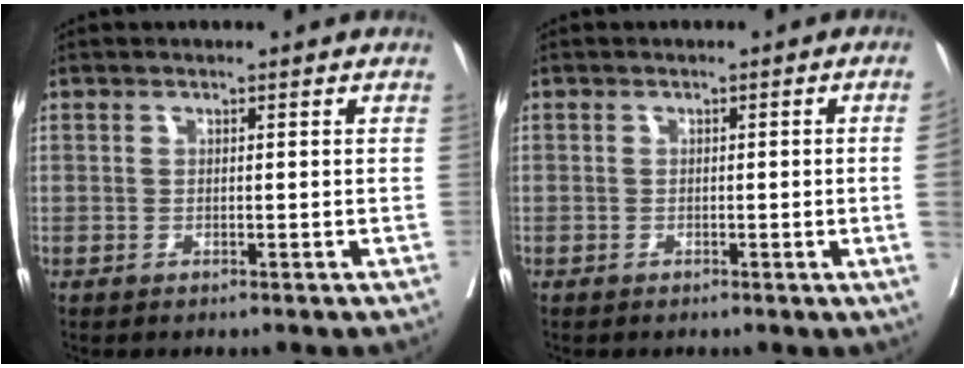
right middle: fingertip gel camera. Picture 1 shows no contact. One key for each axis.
{"total": 2.6, "fx": -0.4, "fy": -0.9, "fz": 2.5, "tx": -0.029, "ty": -0.003, "tz": -0.002}